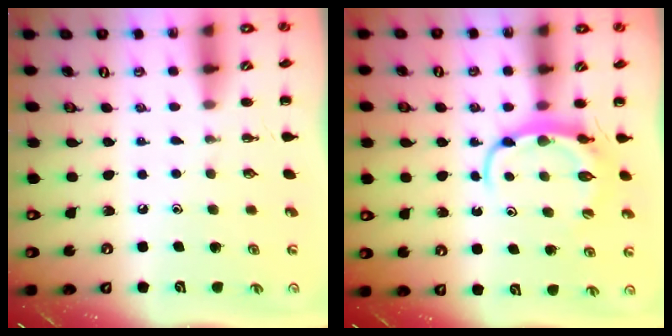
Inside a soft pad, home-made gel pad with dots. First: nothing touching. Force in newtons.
{"total": 6.4, "press": 6.3, "slide": 0.6}